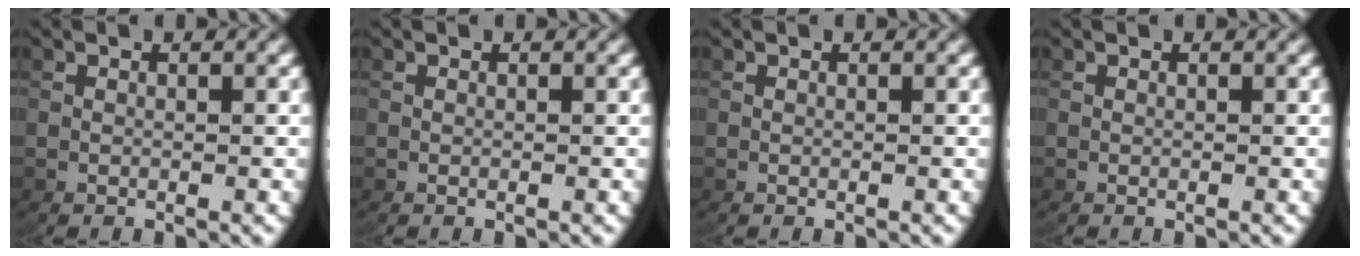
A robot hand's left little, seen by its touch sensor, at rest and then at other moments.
{"total": 0.0}
{"total": 0.0}
{"total": 0.0}